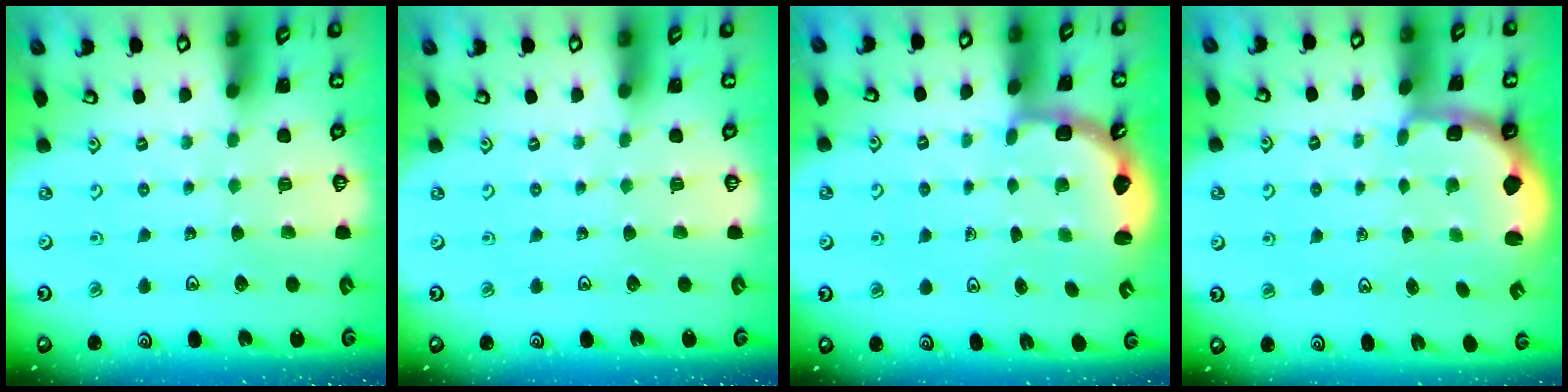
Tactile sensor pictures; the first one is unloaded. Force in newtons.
{"total": 0.0}
{"total": 3.2, "press": 2.3, "slide": 2.3}
{"total": 2.5, "press": 1.3, "slide": 2.1}